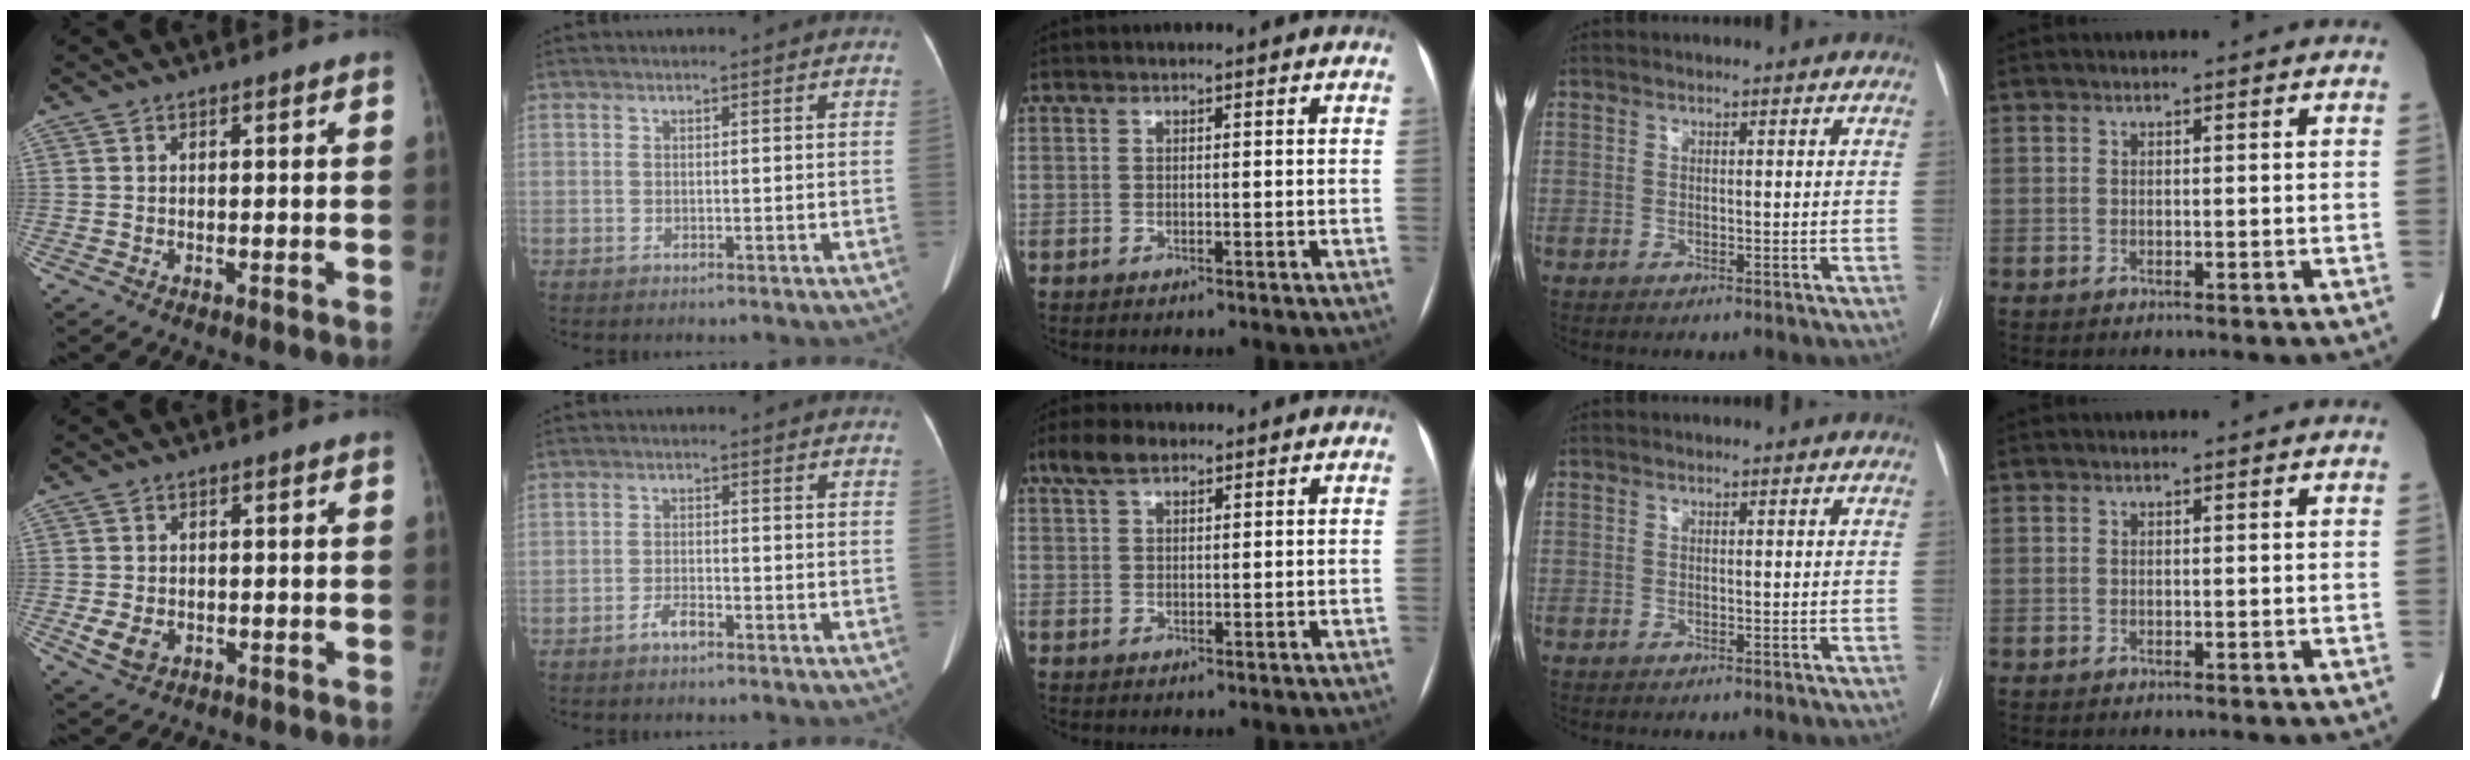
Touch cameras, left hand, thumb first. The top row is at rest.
{"thumb": {"total": 4.2, "force": [-1.2, 3.1, 2.5], "torque": [-0.044, -0.003, -0.014]}, "index": {"total": 2.3, "force": [-1.7, 0.7, 1.4], "torque": [-0.029, 0.001, -0.031]}, "middle": {"total": 4.2, "force": [2.9, 1.8, 2.4], "torque": [-0.058, 0.021, 0.058]}}